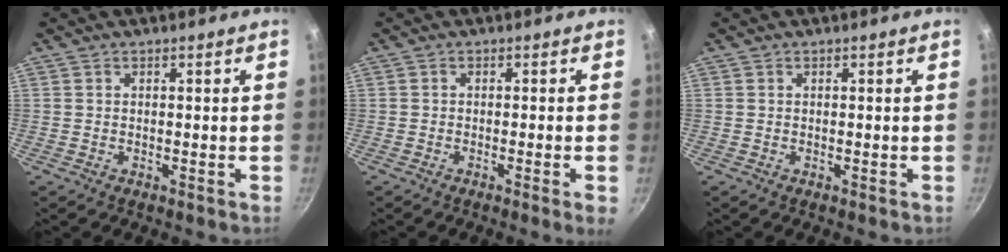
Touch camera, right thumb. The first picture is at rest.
{"total": 2.1, "force": [-0.8, -0.3, 1.9], "torque": [-0.038, 0.001, -0.014]}
{"total": 0.0}